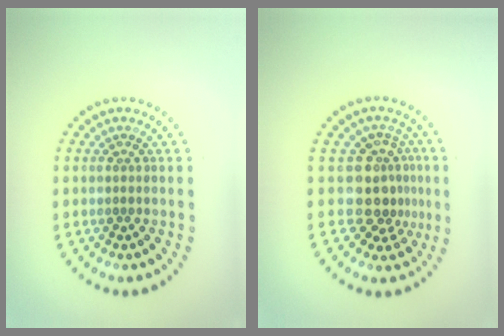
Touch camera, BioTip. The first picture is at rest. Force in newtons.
{"total": 3.9, "press": 2.8, "slide": 2.6}